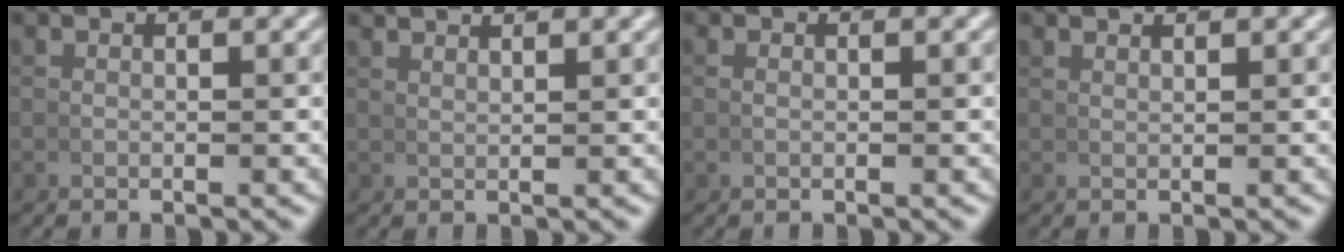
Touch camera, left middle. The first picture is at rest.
{"total": 2.3, "force": [2.2, -0.3, 0.5], "torque": [-0.004, 0.005, 0.043]}
{"total": 0.0}
{"total": 1.3, "force": [1.2, -0.4, 0.1], "torque": [0.002, 0.001, 0.026]}